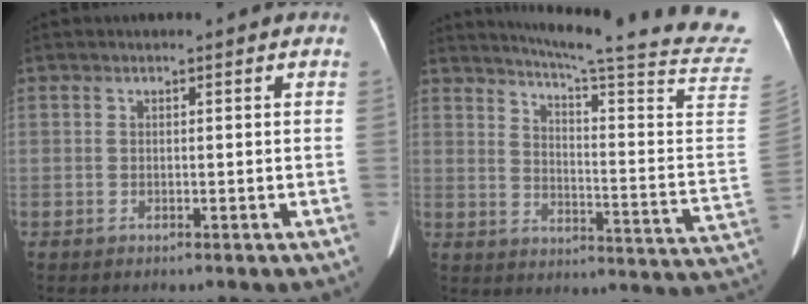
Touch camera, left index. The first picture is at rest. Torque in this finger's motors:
{"motor_torque": [-0.45, -1.65, -0.05, 0.04]}